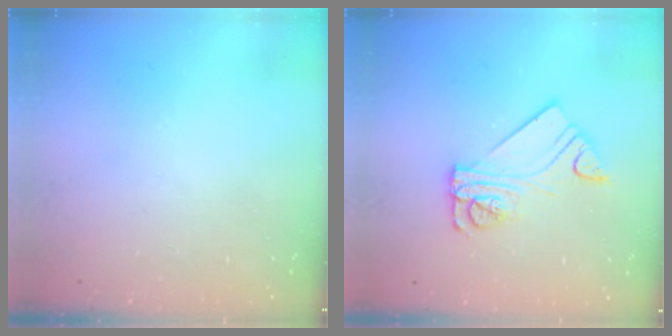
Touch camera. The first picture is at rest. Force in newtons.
{"total": 11.4, "press": 11.3, "slide": 1.2}